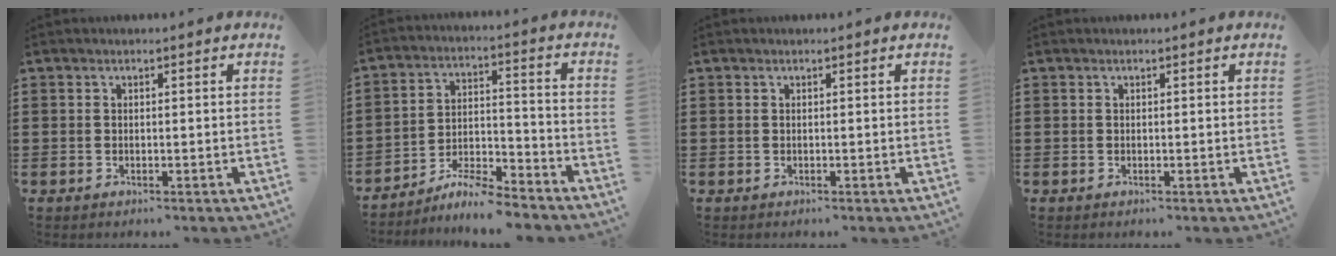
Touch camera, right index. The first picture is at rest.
{"total": 6.8, "force": [-6.4, 0.4, 2.0], "torque": [-0.035, 0.005, -0.123]}
{"total": 0.0}
{"total": 0.0}